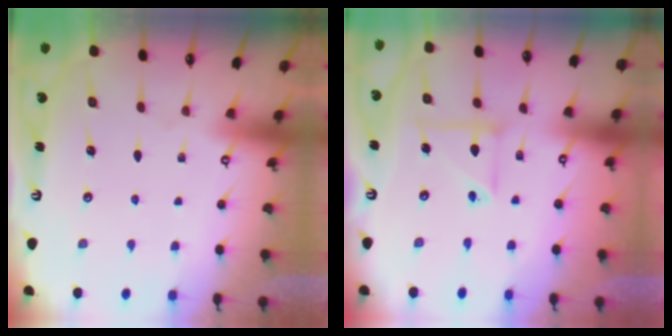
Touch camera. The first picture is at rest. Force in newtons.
{"total": 7.7, "press": 7.7, "slide": 0.6}